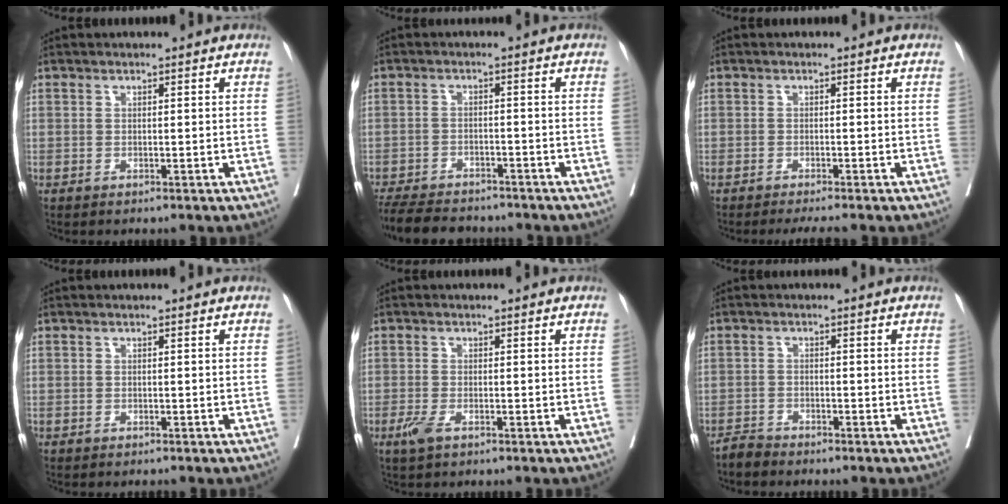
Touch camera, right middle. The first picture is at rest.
{"total": 11.2, "force": [-9.9, 3.1, 4.2], "torque": [-0.078, -0.011, -0.147]}
{"total": 3.1, "force": [-2.7, -0.2, 1.5], "torque": [-0.017, -0.006, -0.040]}
{"total": 0.5, "force": [-0.4, 0.2, 0.1], "torque": [-0.007, 0.000, -0.008]}
{"total": 2.3, "force": [-1.3, 0.8, 1.7], "torque": [-0.040, -0.003, -0.024]}
{"total": 1.8, "force": [-1.8, 0.1, -0.1], "torque": [0.004, -0.006, -0.033]}